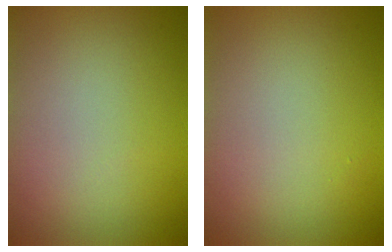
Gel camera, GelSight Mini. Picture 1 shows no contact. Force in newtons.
{"total": 0.0}